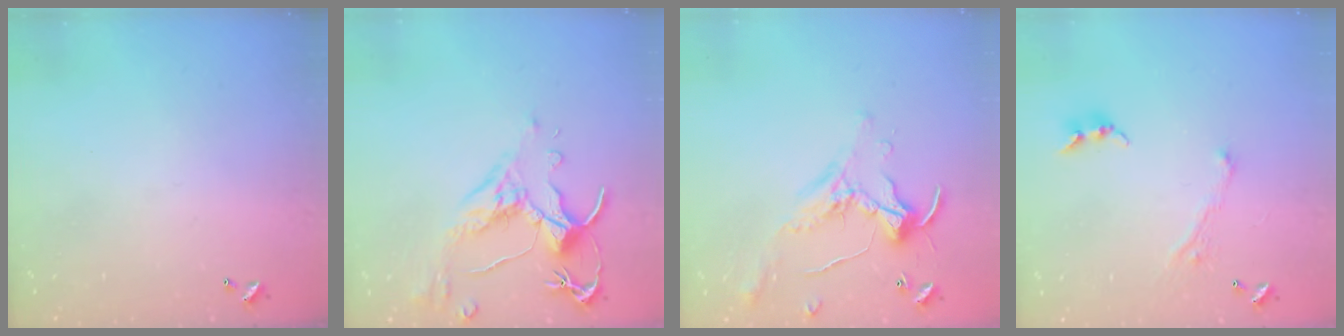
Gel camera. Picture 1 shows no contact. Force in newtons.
{"total": 2.5, "press": 2.1, "slide": 1.4}
{"total": 0.8, "press": 0.8, "slide": 0.2}
{"total": 2.8, "press": 2.8, "slide": 0.1}